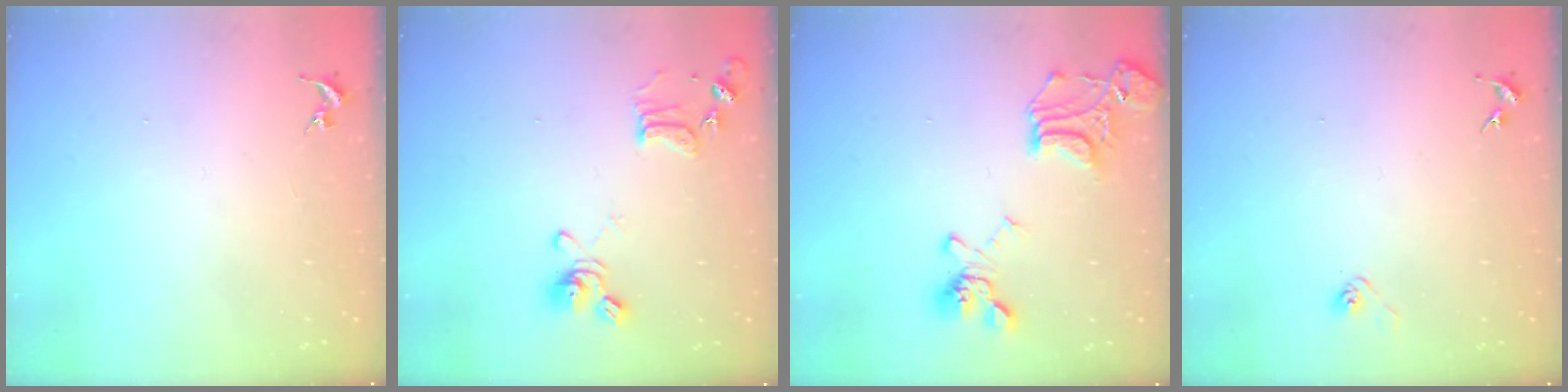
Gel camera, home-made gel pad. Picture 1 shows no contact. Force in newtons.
{"total": 11.9, "press": 11.8, "slide": 1.3}
{"total": 18.3, "press": 18.2, "slide": 1.7}
{"total": 3.8, "press": 3.7, "slide": 1.0}